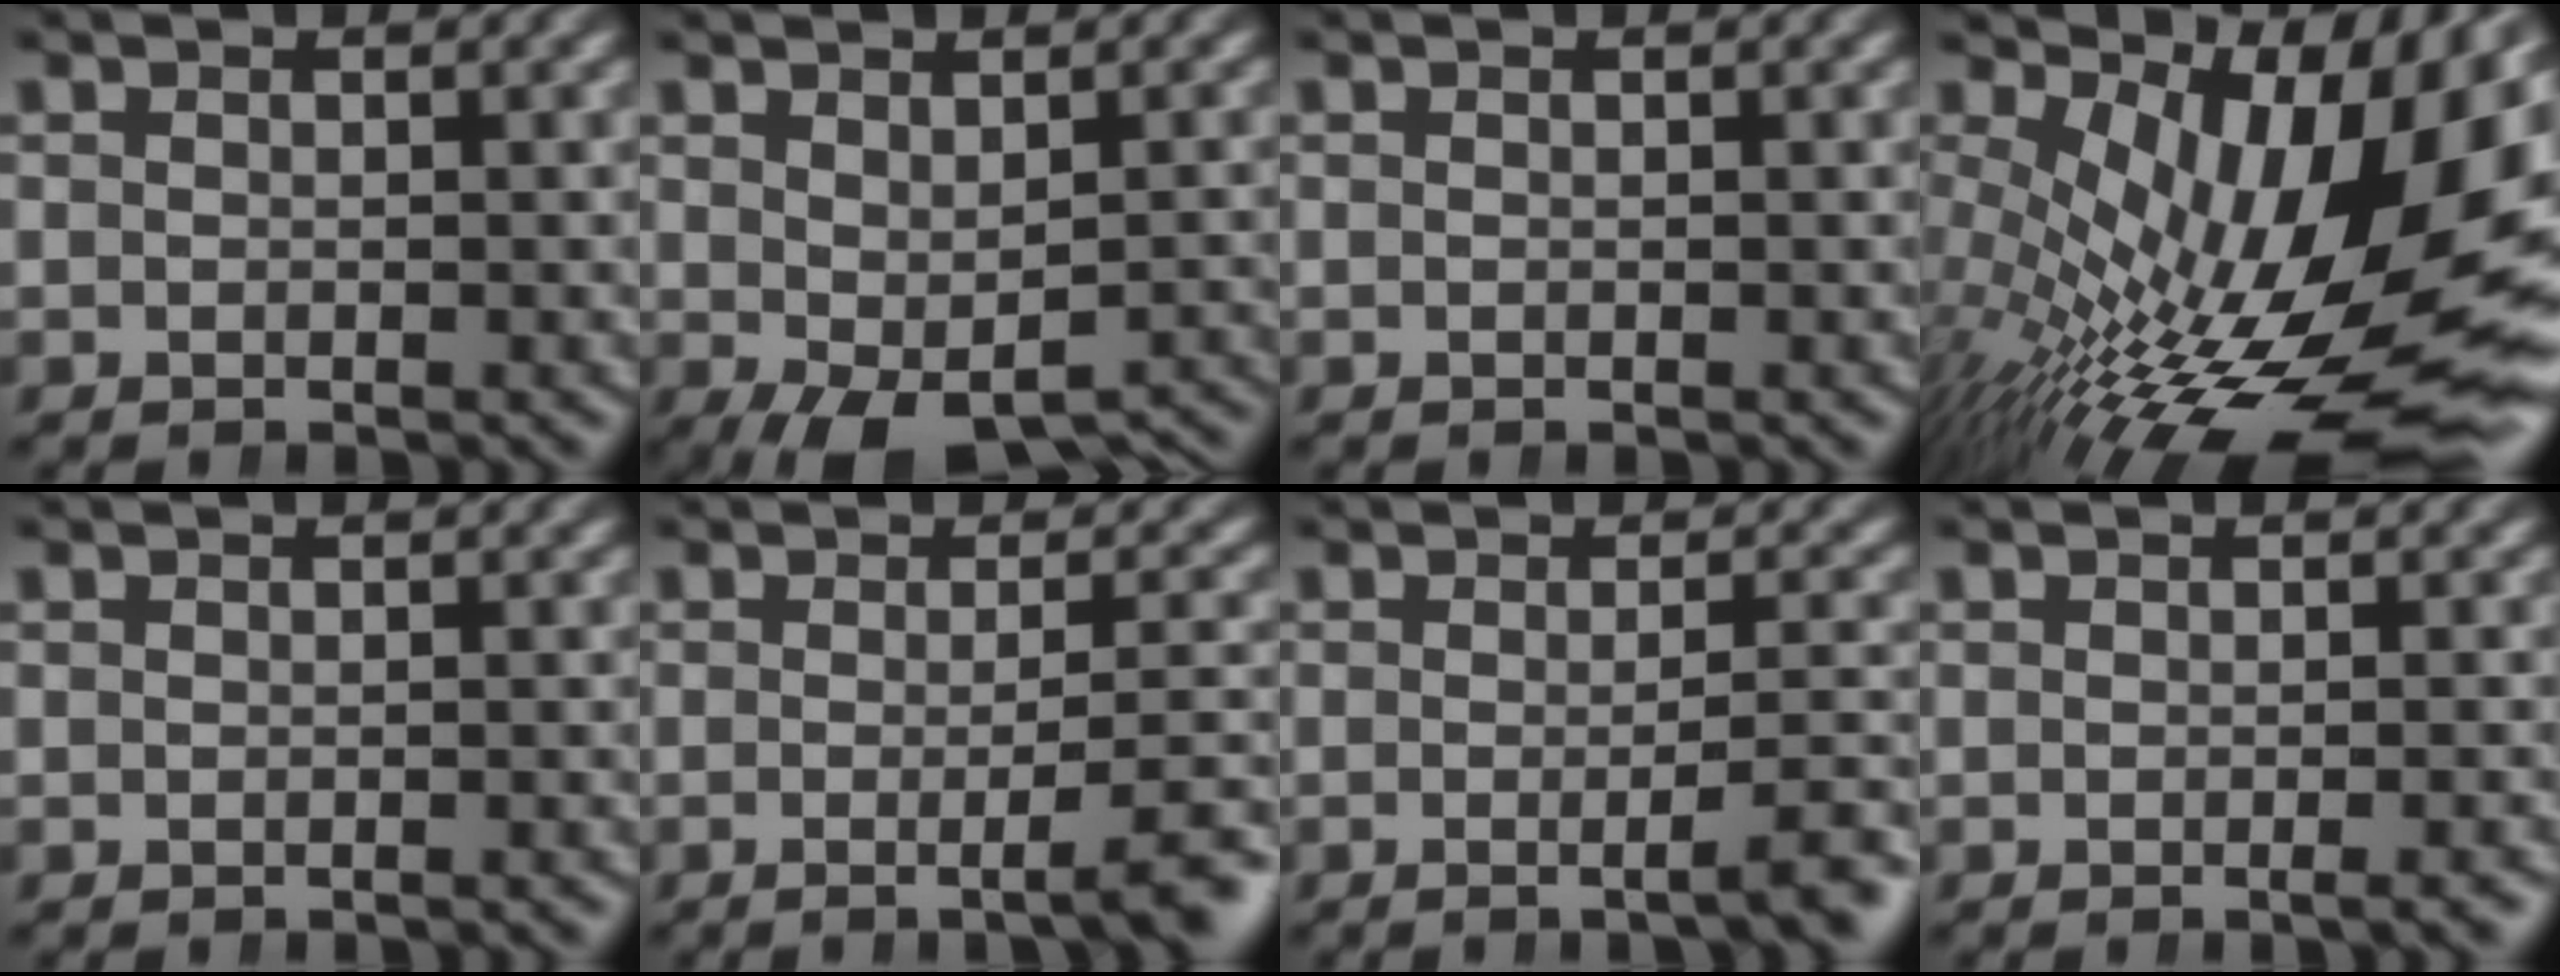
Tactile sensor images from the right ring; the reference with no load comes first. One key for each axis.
{"total": 5.0, "fx": -3.0, "fy": 2.1, "fz": 3.4, "tx": -0.059, "ty": -0.037, "tz": -0.018}
{"total": 0.0}
{"total": 18.9, "fx": -1.3, "fy": 9.3, "fz": 16.4, "tx": -0.232, "ty": -0.030, "tz": 0.007}
{"total": 0.0}
{"total": 4.7, "fx": -2.5, "fy": 0.4, "fz": 4.0, "tx": -0.051, "ty": -0.003, "tz": -0.040}
{"total": 3.5, "fx": -2.0, "fy": 0.1, "fz": 2.9, "tx": -0.039, "ty": 0.001, "tz": -0.034}
{"total": 1.2, "fx": -0.8, "fy": -0.2, "fz": 0.9, "tx": -0.013, "ty": 0.005, "tz": -0.015}